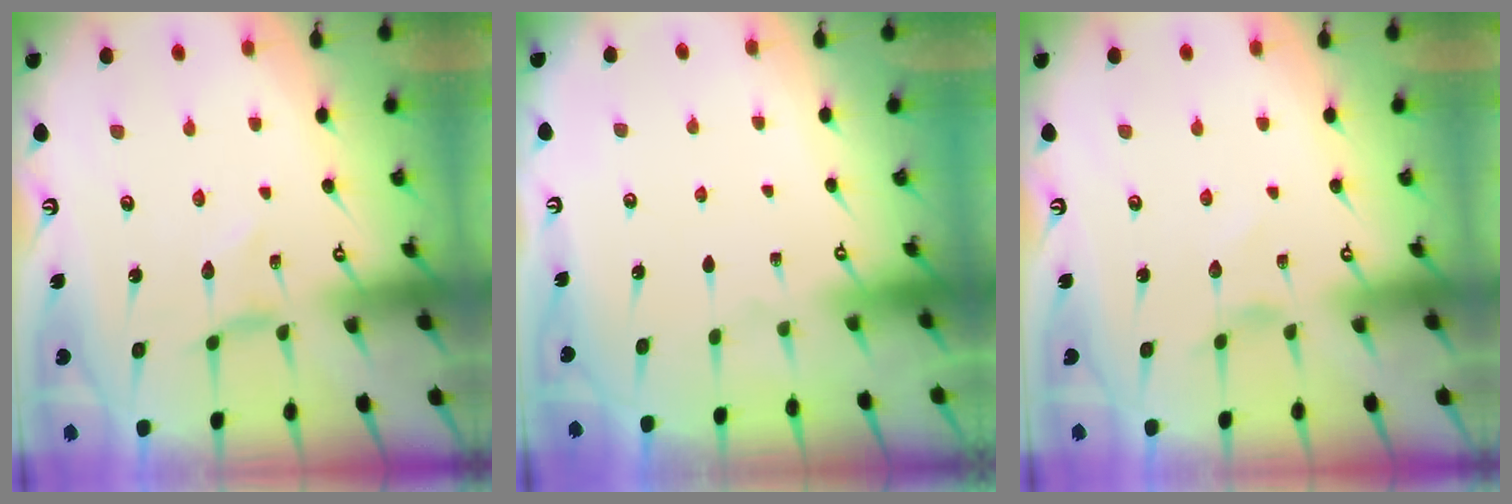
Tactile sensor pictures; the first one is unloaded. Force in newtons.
{"total": 0.0}
{"total": 0.9, "press": 0.9, "slide": 0.1}